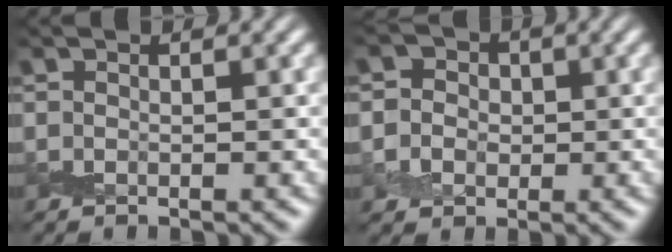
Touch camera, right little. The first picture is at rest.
{"total": 4.9, "force": [0.7, 4.5, 2.0], "torque": [-0.013, 0.027, -0.010]}